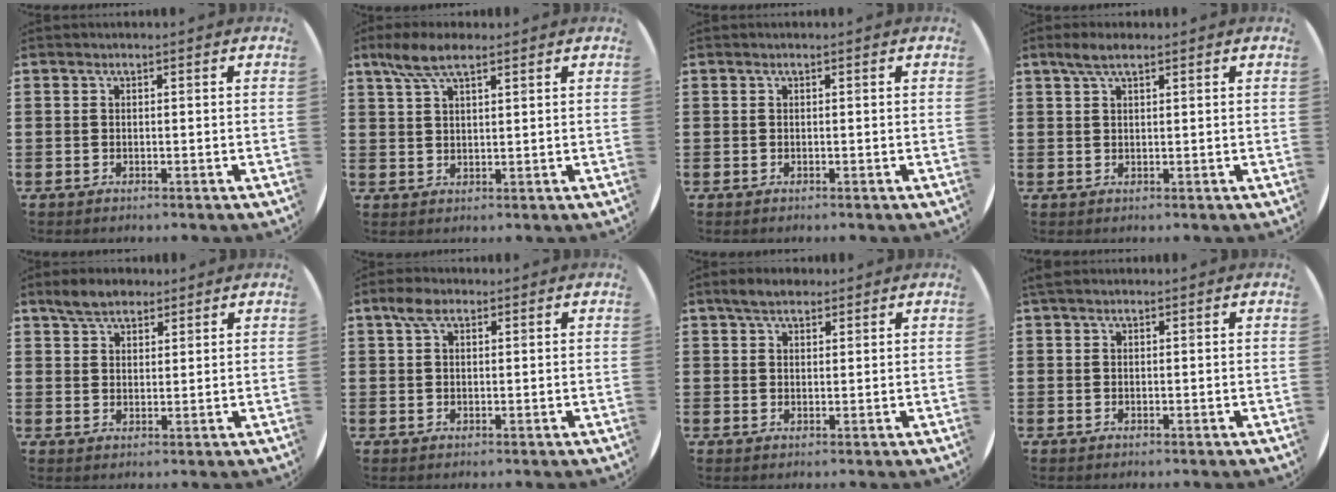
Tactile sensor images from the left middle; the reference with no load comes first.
{"total": 5.5, "force": [3.9, 1.7, 3.5], "torque": [-0.076, 0.003, 0.071]}
{"total": 0.0}
{"total": 2.6, "force": [1.9, 0.6, 1.7], "torque": [-0.036, 0.006, 0.034]}
{"total": 4.2, "force": [3.5, 1.9, 1.1], "torque": [-0.023, 0.000, 0.067]}
{"total": 3.2, "force": [2.0, 1.6, 1.9], "torque": [-0.033, 0.006, 0.034]}
{"total": 3.2, "force": [2.7, 1.2, 1.2], "torque": [-0.019, 0.004, 0.048]}
{"total": 0.7, "force": [0.6, 0.3, 0.4], "torque": [-0.008, 0.004, 0.010]}